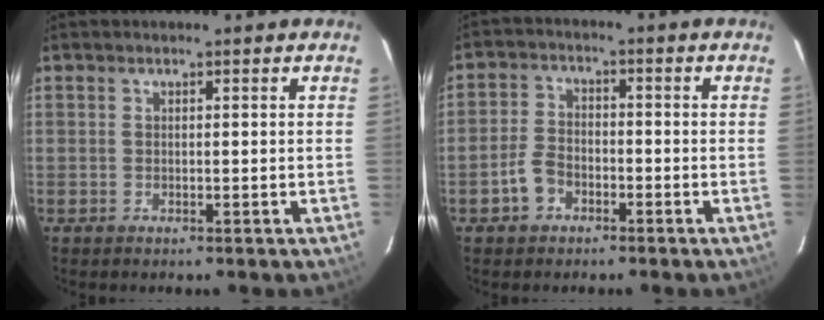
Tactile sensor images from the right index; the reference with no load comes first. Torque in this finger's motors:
{"motor_torque": [-0.14, -0.07, -0.18, -0.07]}